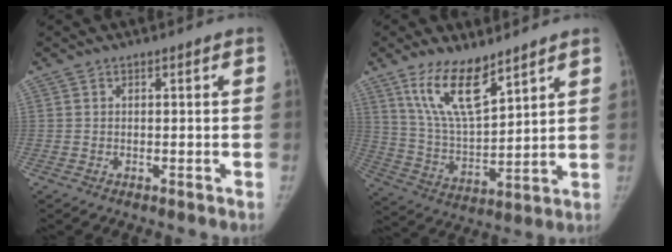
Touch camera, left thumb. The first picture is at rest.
{"total": 13.1, "force": [8.7, 4.5, 8.7], "torque": [-0.144, -0.052, 0.179]}